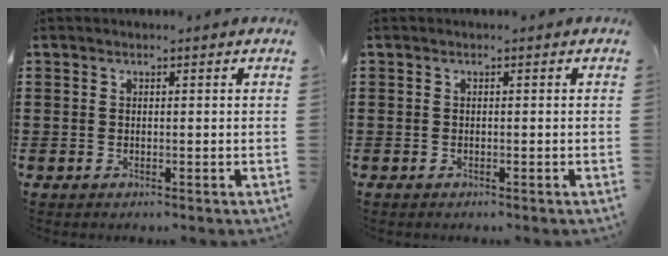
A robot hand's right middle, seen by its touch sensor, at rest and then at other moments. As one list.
[{"total": 0.0}]